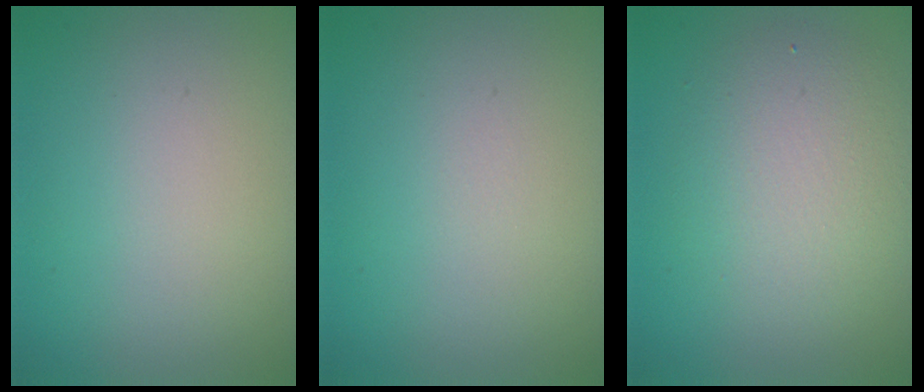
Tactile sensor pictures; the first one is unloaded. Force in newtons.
{"total": 0.0}
{"total": 4.4, "press": 4.4, "slide": 0.1}